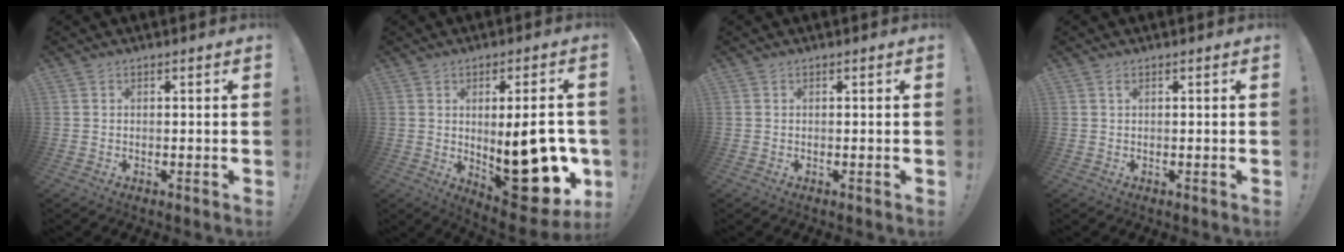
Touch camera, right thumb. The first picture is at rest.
{"total": 22.4, "force": [-3.1, 9.1, 20.3], "torque": [-0.257, 0.002, -0.030]}
{"total": 0.0}
{"total": 0.6, "force": [0.2, 0.0, 0.5], "torque": [-0.004, -0.003, 0.002]}